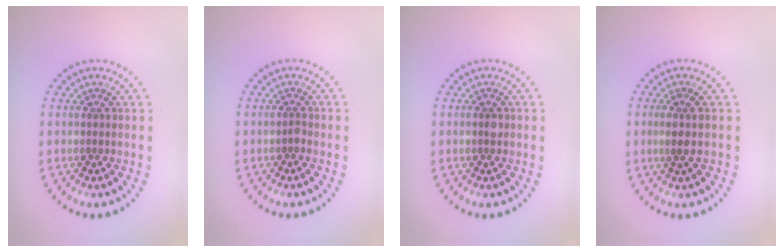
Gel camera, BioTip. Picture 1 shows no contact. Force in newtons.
{"total": 0.6, "press": 0.3, "slide": 0.4}
{"total": 0.9, "press": 0.9, "slide": 0.1}
{"total": 1.5, "press": 1.2, "slide": 0.9}